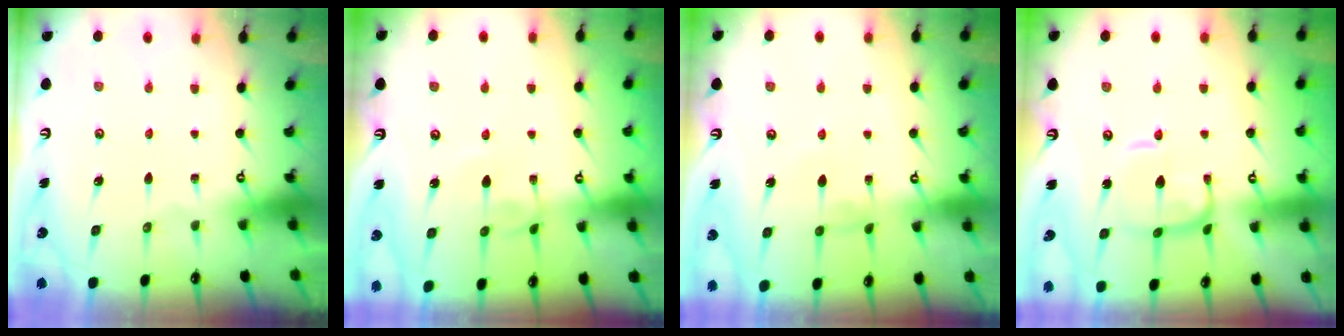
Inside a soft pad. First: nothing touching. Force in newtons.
{"total": 3.8, "press": 3.8, "slide": 0.1}
{"total": 0.0}
{"total": 4.5, "press": 4.5, "slide": 0.5}